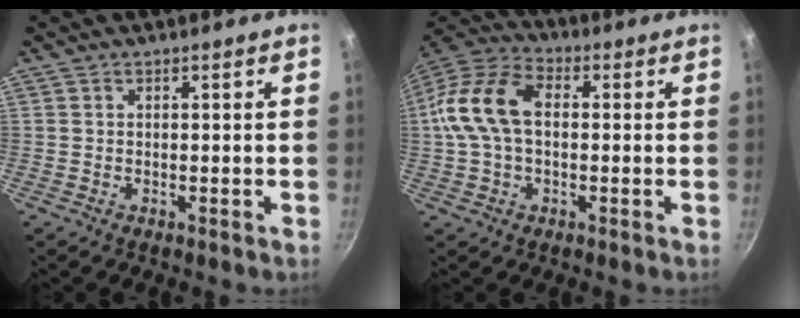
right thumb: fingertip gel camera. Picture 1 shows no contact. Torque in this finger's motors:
{"motor_torque": [1.42, 2.42, 1.13, -0.76, 0.23]}